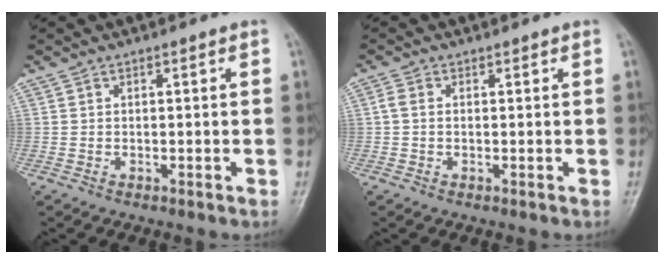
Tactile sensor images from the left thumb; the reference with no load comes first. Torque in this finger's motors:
{"motor_torque": [0.06, 0.12, 0.18, -0.09, 0.01]}